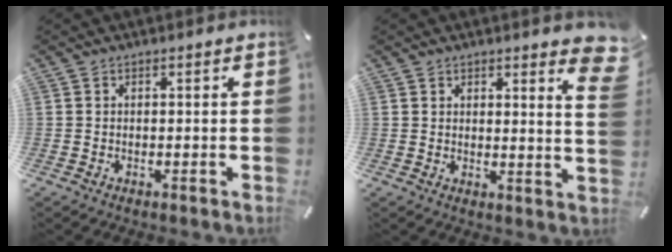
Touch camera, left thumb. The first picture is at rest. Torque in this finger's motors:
{"motor_torque": [0.64, -0.10, 0.33, -0.18, 0.06]}